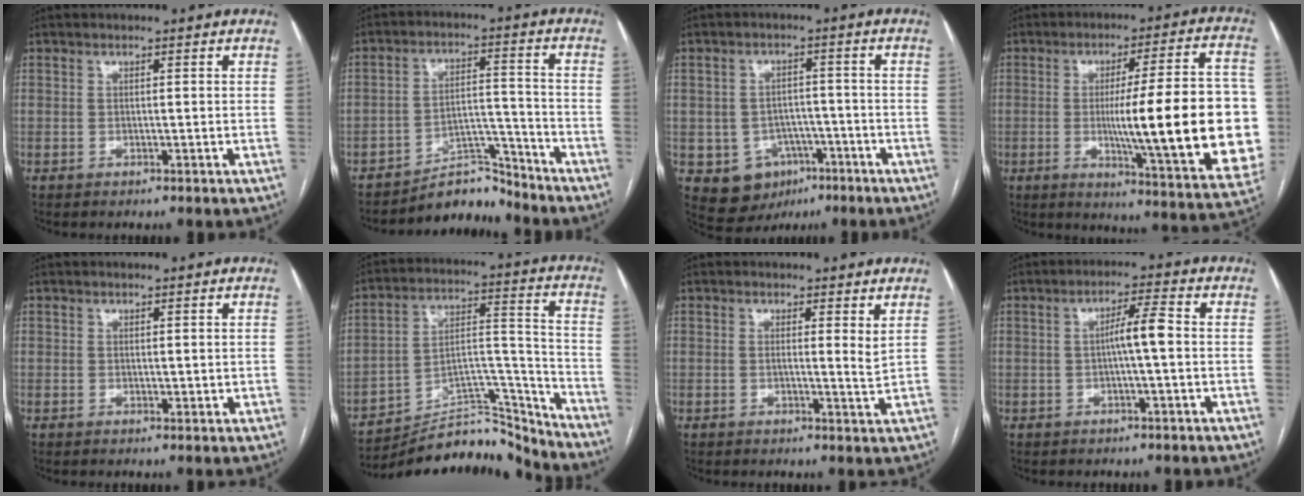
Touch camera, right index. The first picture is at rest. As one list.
[{"total": 6.8, "force": [-6.6, 1.6, 0.1], "torque": [0.006, 0.041, -0.107]}, {"total": 7.6, "force": [-3.4, 6.4, 2.4], "torque": [-0.040, 0.016, -0.036]}, {"total": 23.4, "force": [-1.9, 2.4, 23.2], "torque": [-0.251, 0.011, -0.018]}, {"total": 1.0, "force": [0.5, 0.6, 0.6], "torque": [-0.006, -0.006, 0.010]}, {"total": 16.5, "force": [-16.1, 2.6, 1.9], "torque": [-0.022, 0.061, -0.257]}, {"total": 2.2, "force": [1.0, 0.0, 2.0], "torque": [-0.032, -0.008, 0.011]}, {"total": 4.3, "force": [-0.3, 0.1, 4.3], "torque": [-0.074, 0.010, -0.003]}]